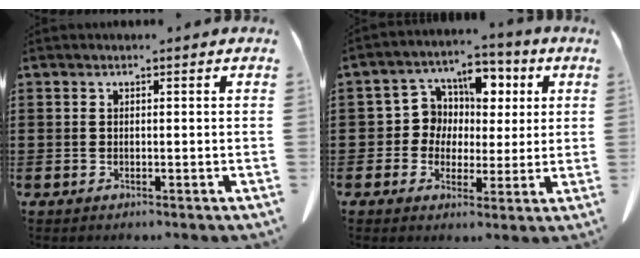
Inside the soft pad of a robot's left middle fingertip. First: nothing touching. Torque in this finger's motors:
{"motor_torque": [0.33, 0.15, 0.25, 0.09]}